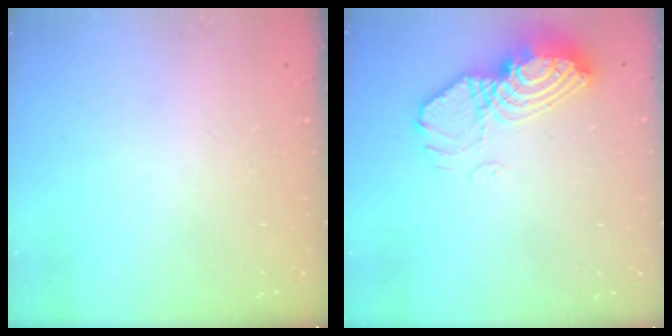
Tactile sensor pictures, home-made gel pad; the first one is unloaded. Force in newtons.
{"total": 12.3, "press": 12.3, "slide": 1.2}